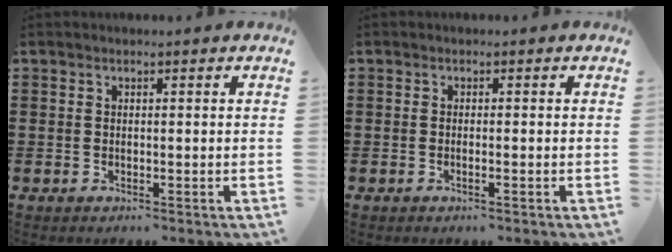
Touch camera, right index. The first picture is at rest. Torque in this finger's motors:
{"motor_torque": [-0.40, 0.42, -0.01, -0.01]}